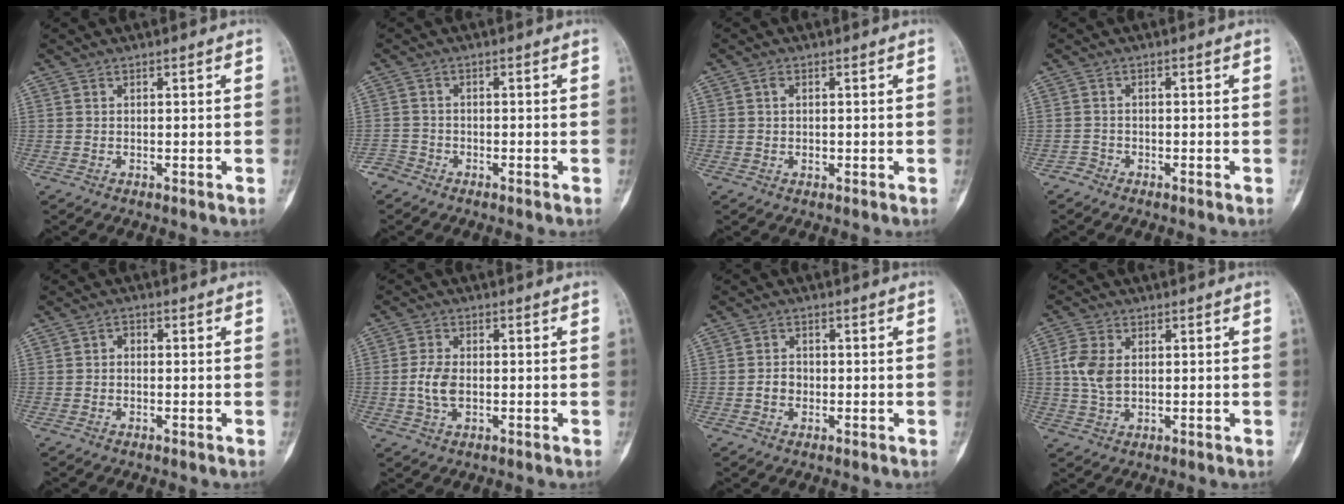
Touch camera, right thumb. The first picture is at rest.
{"total": 2.5, "force": [-2.1, 1.3, 0.2], "torque": [0.002, 0.004, -0.047]}
{"total": 1.8, "force": [0.2, 1.3, 1.2], "torque": [-0.018, 0.001, 0.002]}
{"total": 1.3, "force": [-1.0, 0.7, -0.2], "torque": [0.008, 0.002, -0.027]}
{"total": 1.4, "force": [-0.2, 1.0, 1.0], "torque": [-0.005, 0.006, -0.009]}
{"total": 4.9, "force": [-0.6, 2.9, 3.8], "torque": [-0.081, 0.005, -0.013]}
{"total": 2.6, "force": [-0.5, 2.1, 1.4], "torque": [-0.013, 0.009, -0.013]}
{"total": 6.0, "force": [0.8, 3.8, 4.5], "torque": [-0.098, 0.004, 0.015]}